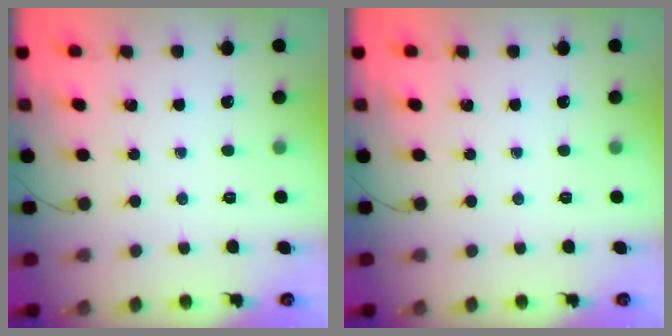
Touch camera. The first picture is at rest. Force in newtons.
{"total": 0.0}